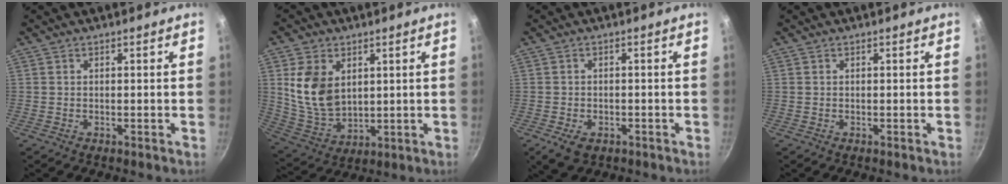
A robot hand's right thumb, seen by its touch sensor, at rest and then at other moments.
{"total": 11.8, "force": [3.1, 8.1, 8.0], "torque": [-0.136, -0.025, 0.075]}
{"total": 4.8, "force": [-2.1, 3.1, 2.9], "torque": [-0.048, 0.005, -0.029]}
{"total": 0.0}